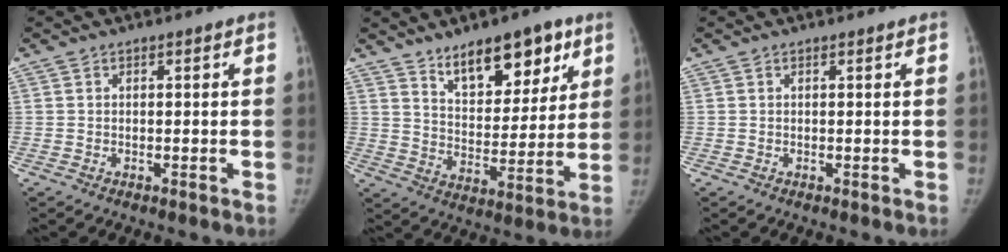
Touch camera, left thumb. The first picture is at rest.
{"total": 15.0, "force": [9.4, 7.2, 9.3], "torque": [-0.085, -0.054, 0.155]}
{"total": 0.0}